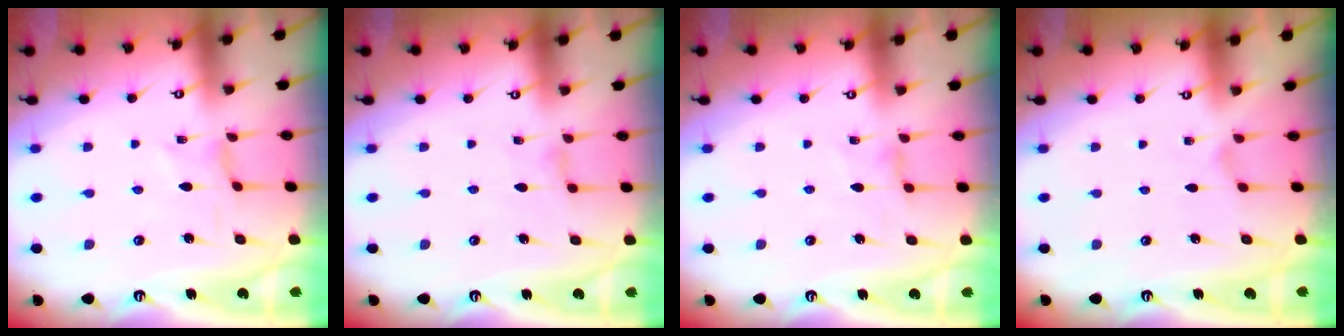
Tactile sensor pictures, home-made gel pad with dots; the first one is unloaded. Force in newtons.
{"total": 1.4, "press": 1.3, "slide": 0.3}
{"total": 2.5, "press": 2.4, "slide": 0.4}
{"total": 0.0}